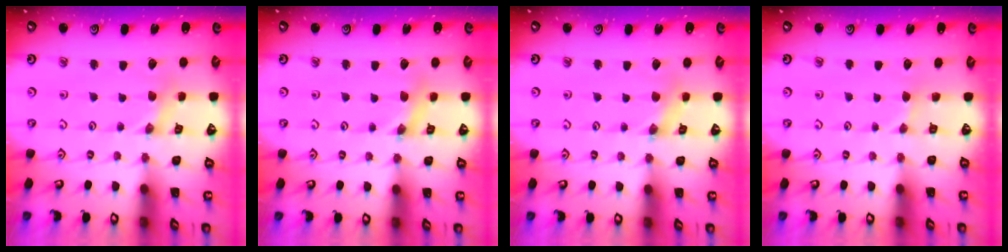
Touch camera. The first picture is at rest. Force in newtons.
{"total": 2.3, "press": 2.3, "slide": 0.3}
{"total": 0.9, "press": 0.9, "slide": 0.2}
{"total": 1.5, "press": 1.5, "slide": 0.2}